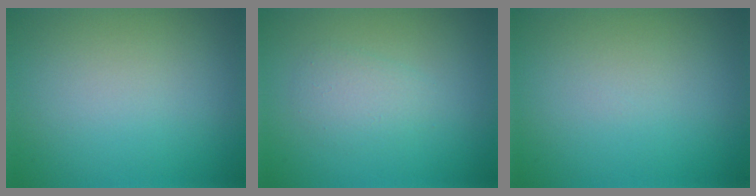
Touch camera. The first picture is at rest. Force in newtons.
{"total": 1.8, "press": 1.8, "slide": 0.1}
{"total": 0.0}